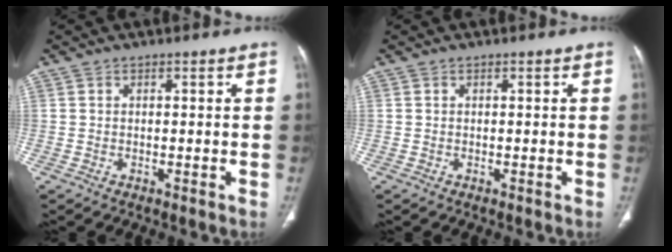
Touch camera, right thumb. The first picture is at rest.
{"total": 0.0}